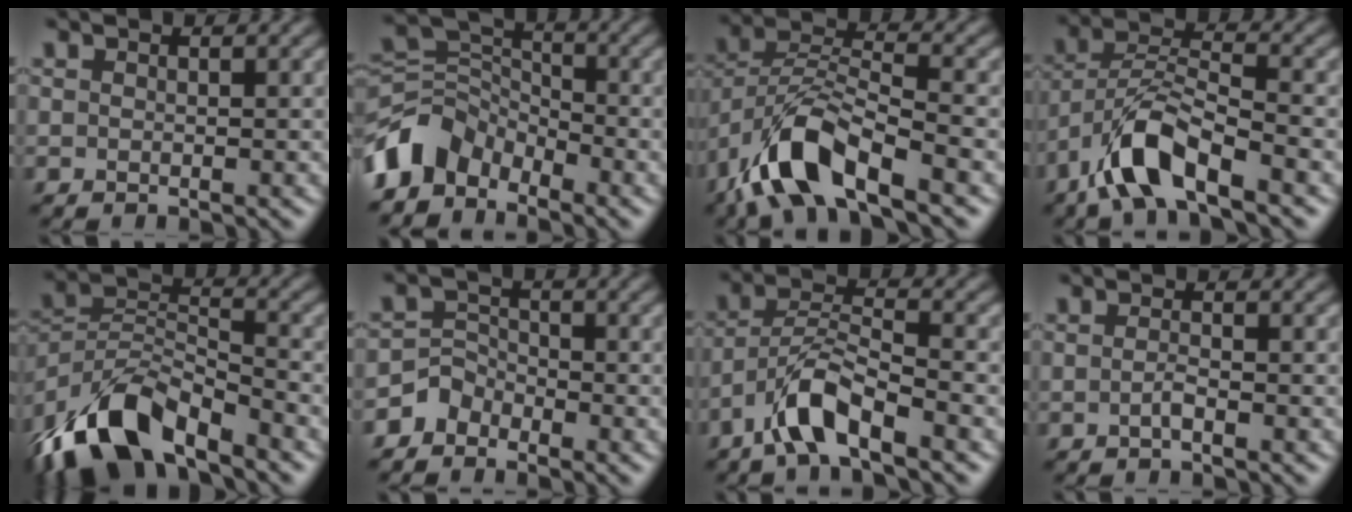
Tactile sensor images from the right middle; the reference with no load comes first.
{"total": 5.7, "force": [-3.9, 3.5, 2.1], "torque": [-0.038, 0.006, -0.090]}
{"total": 9.2, "force": [-5.6, 3.3, 6.5], "torque": [-0.125, 0.008, -0.113]}
{"total": 6.8, "force": [-4.4, 2.2, 4.8], "torque": [-0.092, 0.008, -0.088]}
{"total": 9.9, "force": [-7.1, 4.0, 5.6], "torque": [-0.105, 0.002, -0.148]}
{"total": 2.5, "force": [-2.0, 1.6, 0.3], "torque": [-0.002, 0.012, -0.049]}
{"total": 5.3, "force": [-3.6, 1.3, 3.7], "torque": [-0.071, 0.010, -0.074]}
{"total": 1.1, "force": [-0.5, 0.2, 0.9], "torque": [-0.019, 0.004, -0.010]}